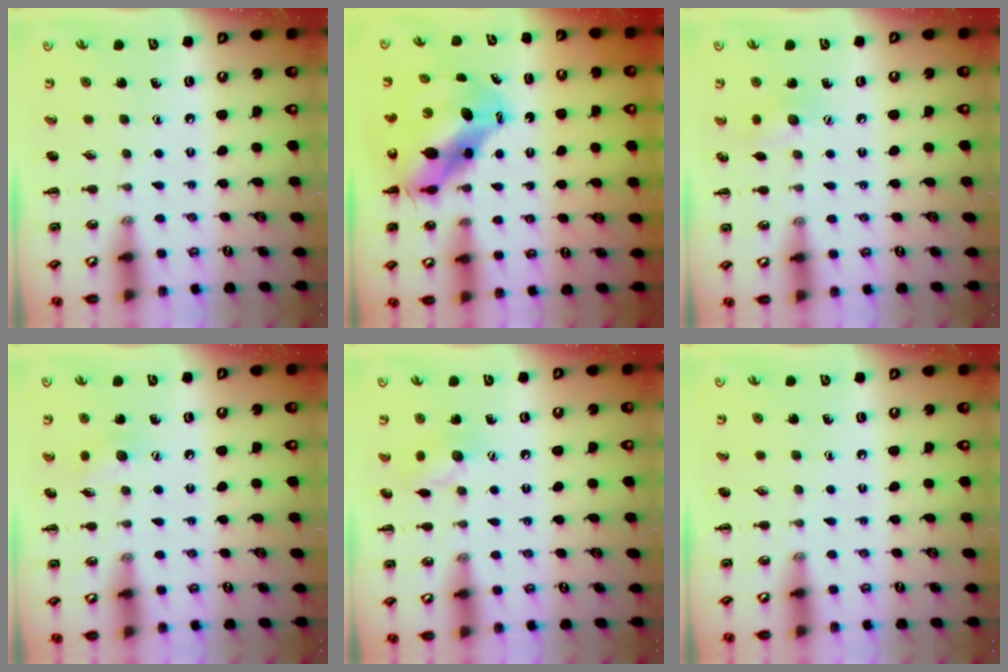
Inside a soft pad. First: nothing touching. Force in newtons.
{"total": 10.1, "press": 9.8, "slide": 2.6}
{"total": 7.9, "press": 7.8, "slide": 1.4}
{"total": 6.0, "press": 5.8, "slide": 1.2}
{"total": 7.5, "press": 7.4, "slide": 1.1}
{"total": 0.0}